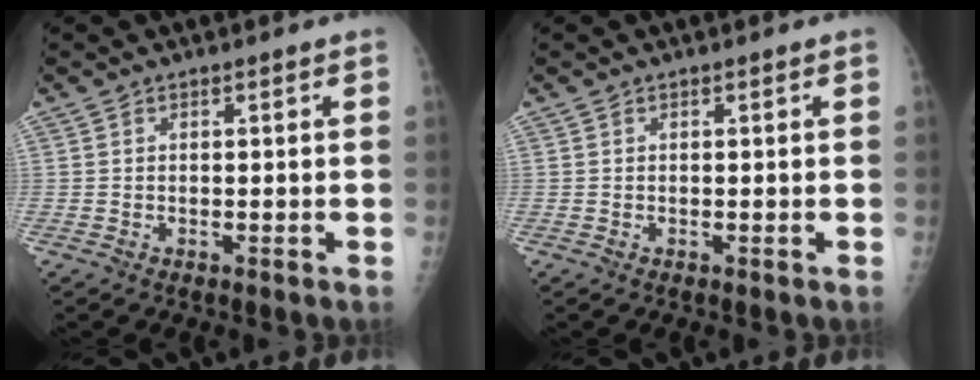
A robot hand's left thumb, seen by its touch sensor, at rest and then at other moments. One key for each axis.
{"total": 0.0}